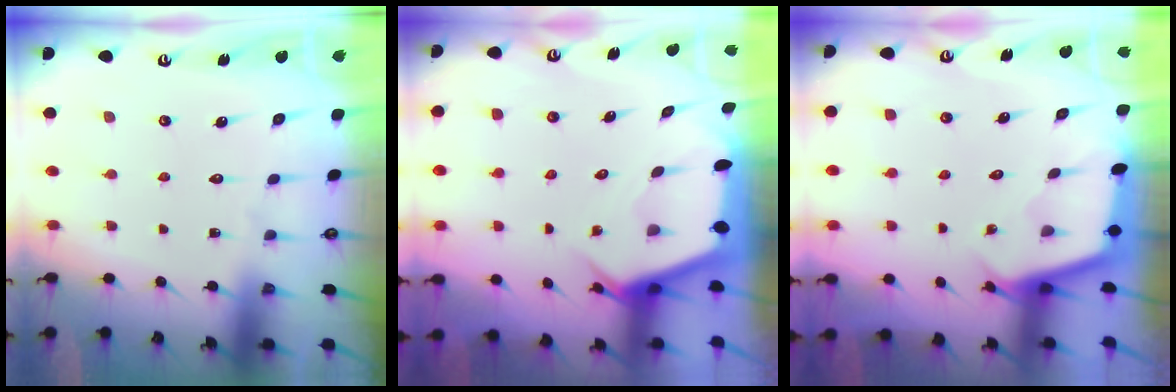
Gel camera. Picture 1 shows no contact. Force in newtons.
{"total": 4.4, "press": 4.4, "slide": 0.5}
{"total": 2.3, "press": 2.3, "slide": 0.2}